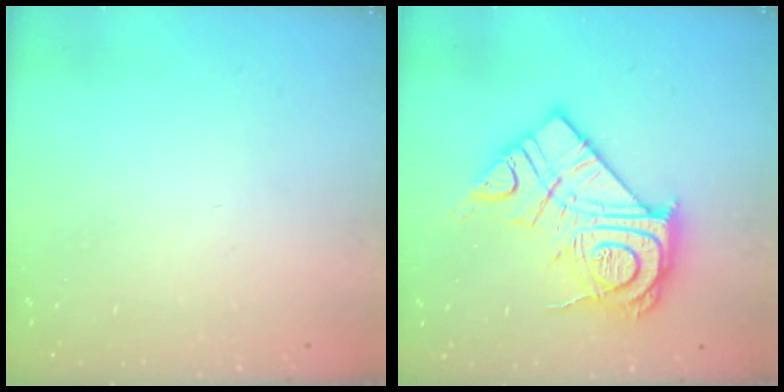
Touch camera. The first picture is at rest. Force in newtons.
{"total": 20.7, "press": 20.7, "slide": 1.7}